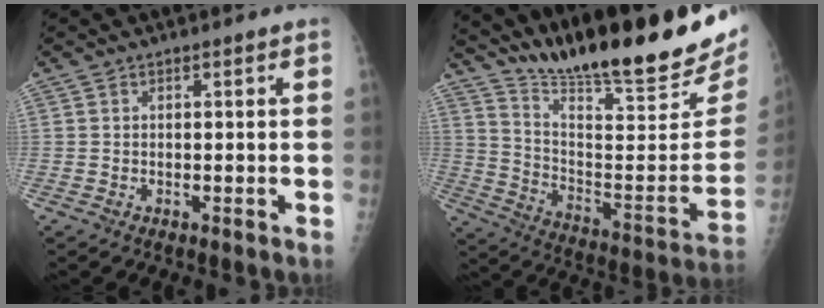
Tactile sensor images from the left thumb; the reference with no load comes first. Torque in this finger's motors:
{"motor_torque": [0.82, 0.73, 1.39, -1.38, 0.12]}